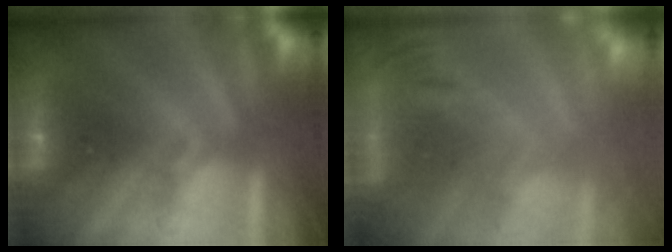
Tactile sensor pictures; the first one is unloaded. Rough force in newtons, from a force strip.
{"total": 5.7}